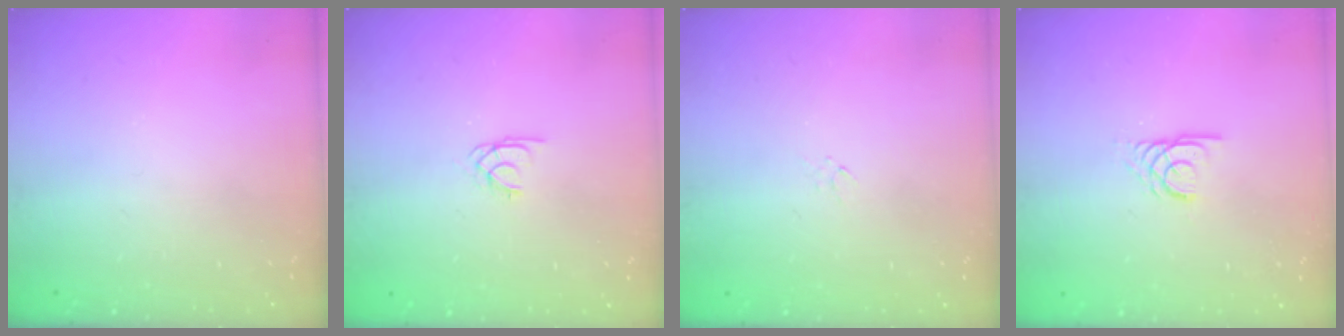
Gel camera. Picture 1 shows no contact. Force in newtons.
{"total": 1.8, "press": 1.8, "slide": 0.3}
{"total": 0.0}
{"total": 2.4, "press": 2.4, "slide": 0.2}